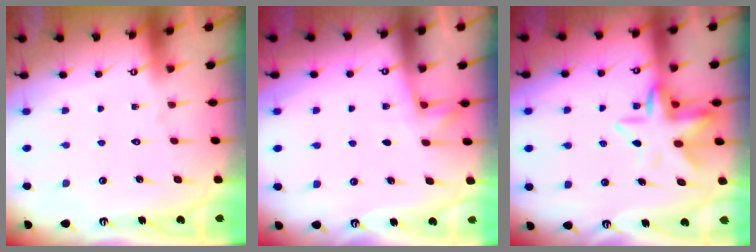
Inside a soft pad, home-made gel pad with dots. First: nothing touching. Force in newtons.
{"total": 4.1, "press": 3.8, "slide": 1.5}
{"total": 9.9, "press": 9.6, "slide": 2.4}